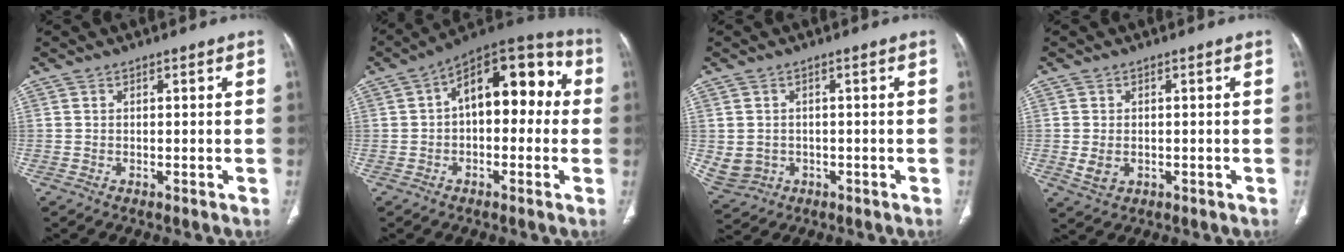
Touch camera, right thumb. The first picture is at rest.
{"total": 16.0, "force": [1.7, 8.9, 13.2], "torque": [-0.144, 0.051, 0.012]}
{"total": 6.2, "force": [-0.8, 5.7, 2.5], "torque": [-0.059, 0.007, 0.006]}
{"total": 3.3, "force": [-0.4, 2.5, 2.1], "torque": [-0.040, -0.003, 0.001]}